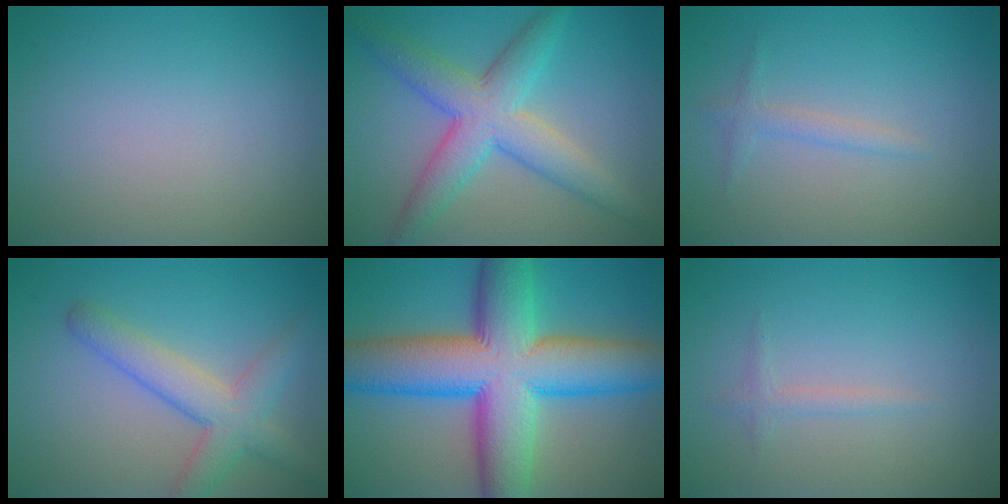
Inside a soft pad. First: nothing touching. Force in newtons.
{"total": 6.4, "press": 6.4, "slide": 0.1}
{"total": 1.3, "press": 1.3, "slide": 0.0}
{"total": 4.7, "press": 4.7, "slide": 0.2}
{"total": 14.8, "press": 14.8, "slide": 0.4}
{"total": 1.0, "press": 1.0, "slide": 0.0}